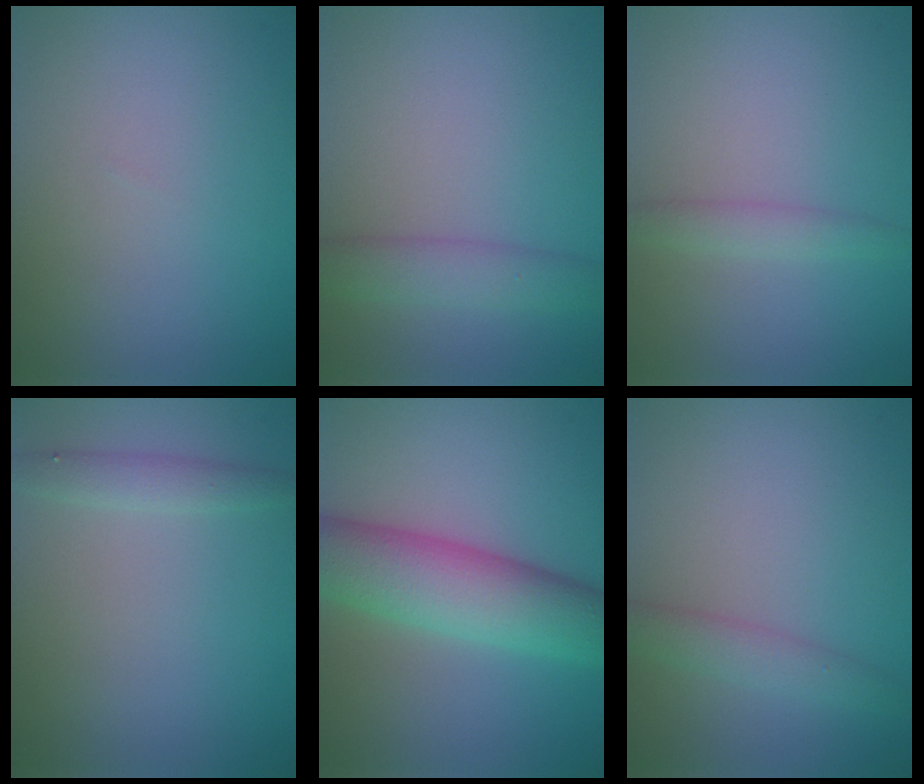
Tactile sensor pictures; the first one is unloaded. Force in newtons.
{"total": 3.0, "press": 3.0, "slide": 0.2}
{"total": 1.5, "press": 1.5, "slide": 0.2}
{"total": 1.5, "press": 1.5, "slide": 0.1}
{"total": 7.9, "press": 7.9, "slide": 0.2}
{"total": 2.2, "press": 2.2, "slide": 0.1}